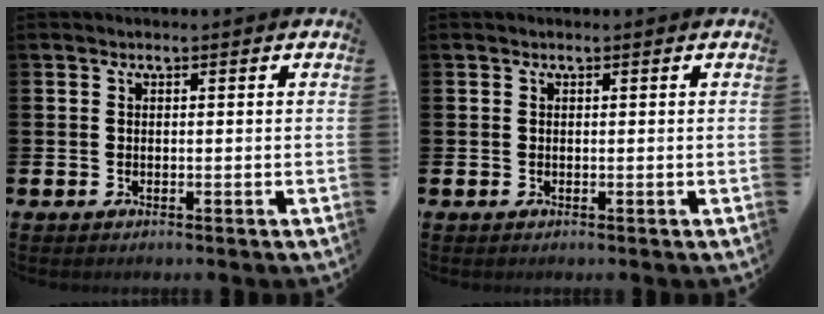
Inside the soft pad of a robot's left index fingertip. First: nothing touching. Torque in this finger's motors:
{"motor_torque": [-0.39, 0.14, -0.17, 0.01]}